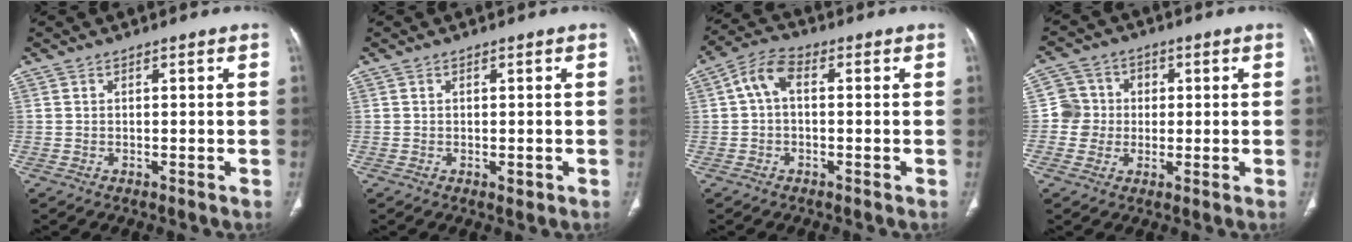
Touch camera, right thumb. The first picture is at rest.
{"total": 1.0, "force": [-0.2, 0.6, 0.8], "torque": [-0.007, -0.003, 0.000]}
{"total": 5.7, "force": [0.4, 3.2, 4.7], "torque": [-0.087, 0.020, -0.001]}
{"total": 6.3, "force": [-0.1, 6.2, 0.7], "torque": [0.024, 0.014, -0.010]}